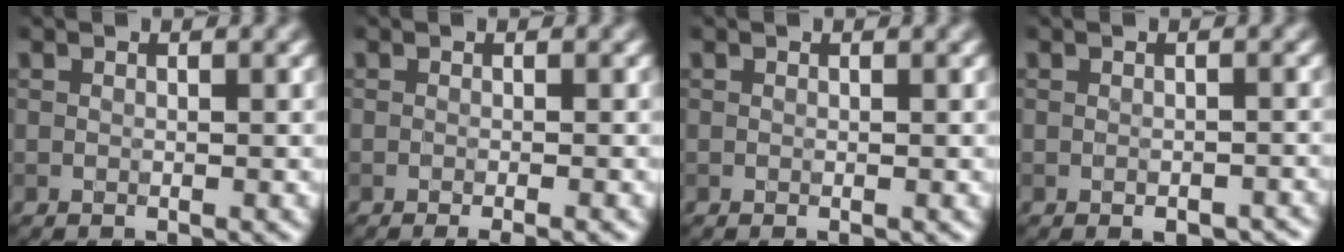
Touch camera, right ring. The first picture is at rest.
{"total": 2.1, "force": [-1.2, 0.4, 1.7], "torque": [-0.023, -0.004, -0.017]}
{"total": 0.0}
{"total": 2.2, "force": [-1.1, 1.2, 1.5], "torque": [-0.024, -0.008, -0.008]}